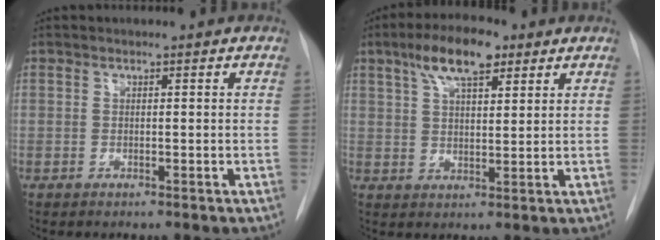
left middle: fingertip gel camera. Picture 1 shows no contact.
{"total": 8.8, "force": [5.2, 2.9, 6.5], "torque": [-0.120, 0.018, 0.089]}